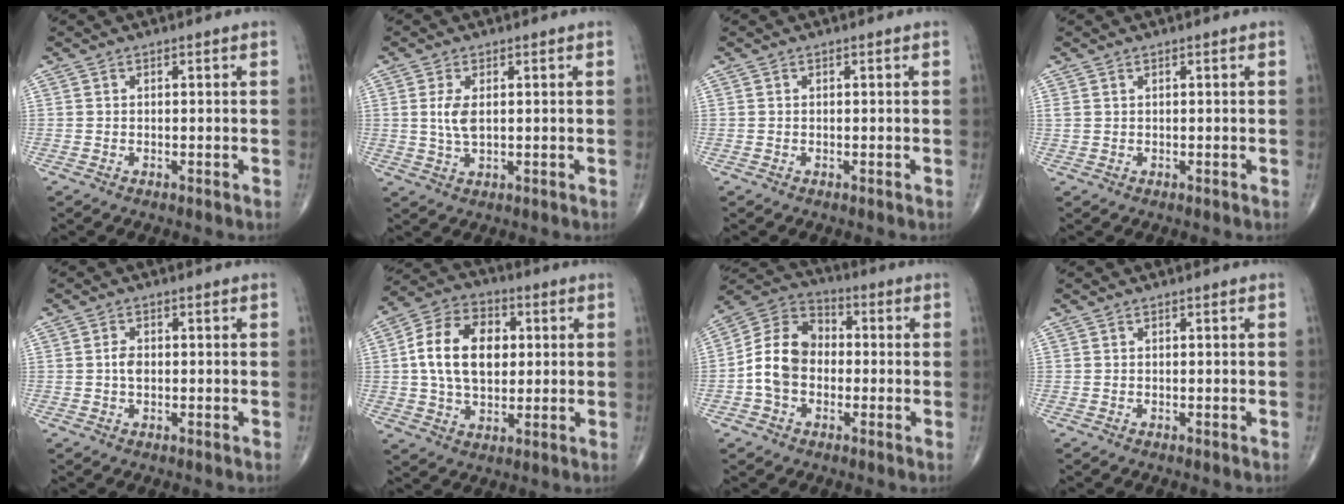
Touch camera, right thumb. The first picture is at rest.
{"total": 4.5, "force": [0.8, 2.2, 3.9], "torque": [-0.084, -0.005, 0.019]}
{"total": 0.0}
{"total": 1.0, "force": [0.6, 0.6, 0.5], "torque": [-0.010, 0.005, 0.014]}
{"total": 2.4, "force": [0.0, 1.6, 1.8], "torque": [-0.032, 0.003, -0.001]}
{"total": 15.1, "force": [2.0, 10.2, 11.0], "torque": [-0.172, 0.013, 0.030]}
{"total": 12.1, "force": [-1.5, 9.2, 7.8], "torque": [-0.130, 0.039, -0.038]}
{"total": 0.0}